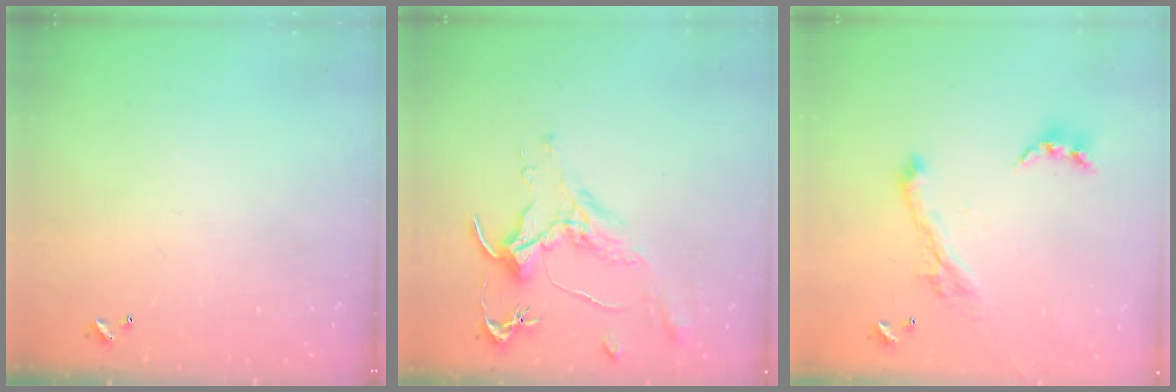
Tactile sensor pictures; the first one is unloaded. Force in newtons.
{"total": 1.6, "press": 1.5, "slide": 0.7}
{"total": 2.8, "press": 2.5, "slide": 1.3}